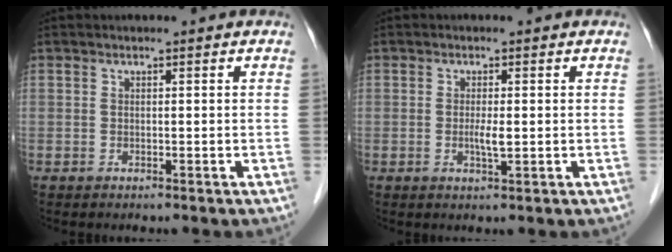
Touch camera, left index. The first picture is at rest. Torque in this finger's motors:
{"motor_torque": [0.20, 0.11, 0.06, 0.04]}